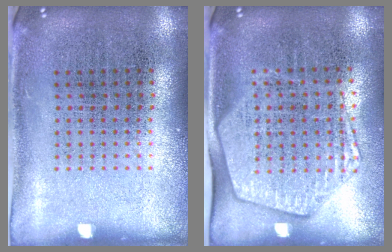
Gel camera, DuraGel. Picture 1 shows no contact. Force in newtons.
{"total": 1.9, "press": 1.7, "slide": 0.9}